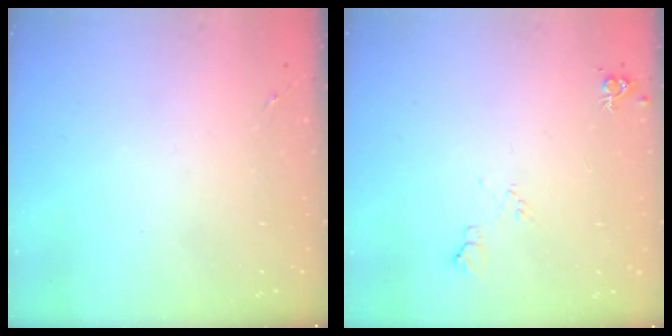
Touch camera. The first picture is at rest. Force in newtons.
{"total": 6.5, "press": 6.4, "slide": 1.0}